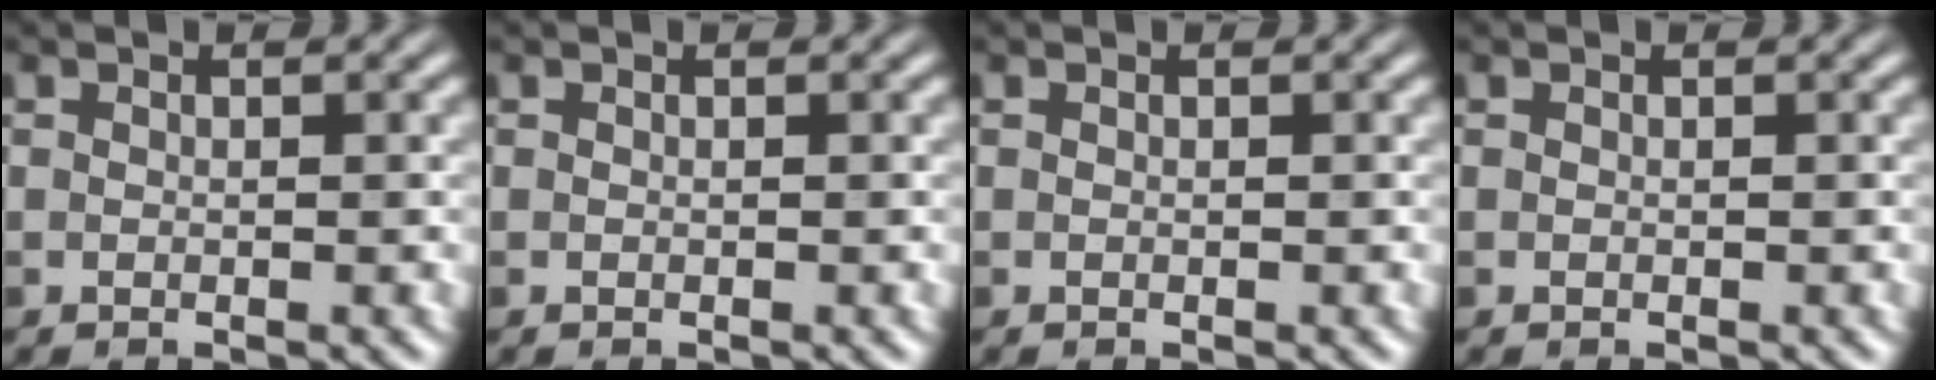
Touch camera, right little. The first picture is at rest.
{"total": 0.0}
{"total": 0.0}
{"total": 0.0}